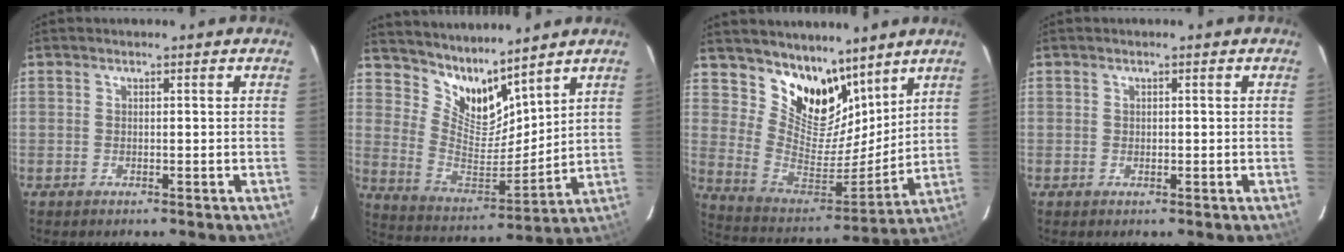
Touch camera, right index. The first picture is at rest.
{"total": 11.4, "force": [9.9, 3.7, 4.3], "torque": [-0.089, -0.015, 0.196]}
{"total": 15.4, "force": [10.9, 8.7, 6.7], "torque": [-0.138, -0.020, 0.203]}
{"total": 0.5, "force": [0.0, 0.5, 0.2], "torque": [-0.001, 0.001, 0.000]}